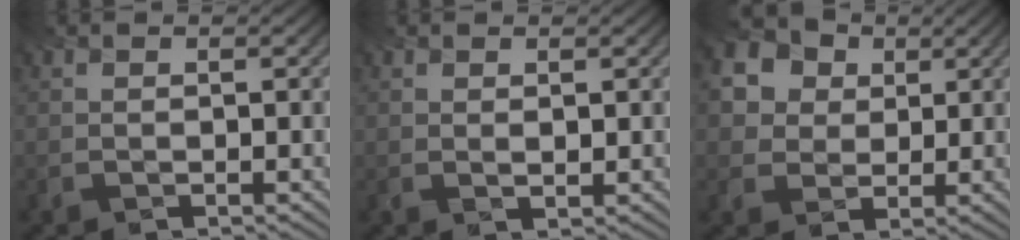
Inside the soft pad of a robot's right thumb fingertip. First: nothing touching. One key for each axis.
{"total": 0.8, "fx": 0.5, "fy": 0.2, "fz": 0.7, "tx": -0.007, "ty": -0.003, "tz": 0.012}
{"total": 9.8, "fx": 4.0, "fy": 8.0, "fz": 4.0, "tx": -0.140, "ty": 0.023, "tz": 0.072}